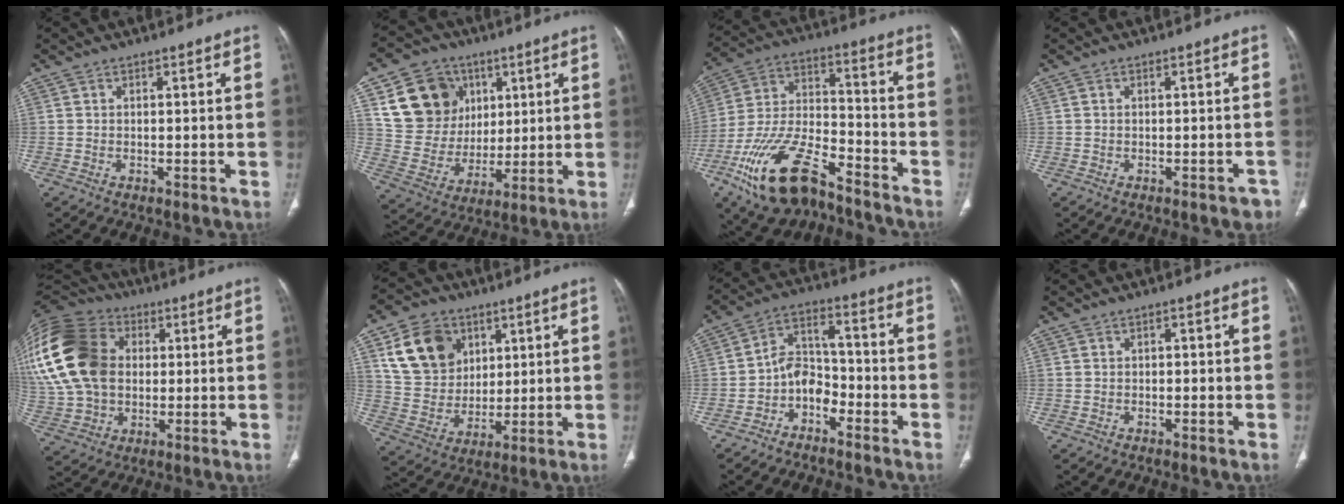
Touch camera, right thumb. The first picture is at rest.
{"total": 16.7, "force": [6.7, 13.8, 6.6], "torque": [-0.084, -0.009, 0.133]}
{"total": 20.1, "force": [-12.7, 8.7, 12.9], "torque": [-0.256, 0.062, -0.227]}
{"total": 3.0, "force": [-2.3, 1.3, 1.5], "torque": [-0.005, 0.010, -0.026]}
{"total": 30.8, "force": [5.1, 22.9, 19.9], "torque": [-0.465, 0.055, 0.108]}
{"total": 15.0, "force": [6.4, 11.7, 6.9], "torque": [-0.098, -0.014, 0.124]}
{"total": 7.0, "force": [-3.8, 4.6, 3.7], "torque": [-0.049, 0.050, -0.078]}
{"total": 0.5, "force": [-0.1, 0.5, 0.2], "torque": [0.000, 0.003, -0.002]}